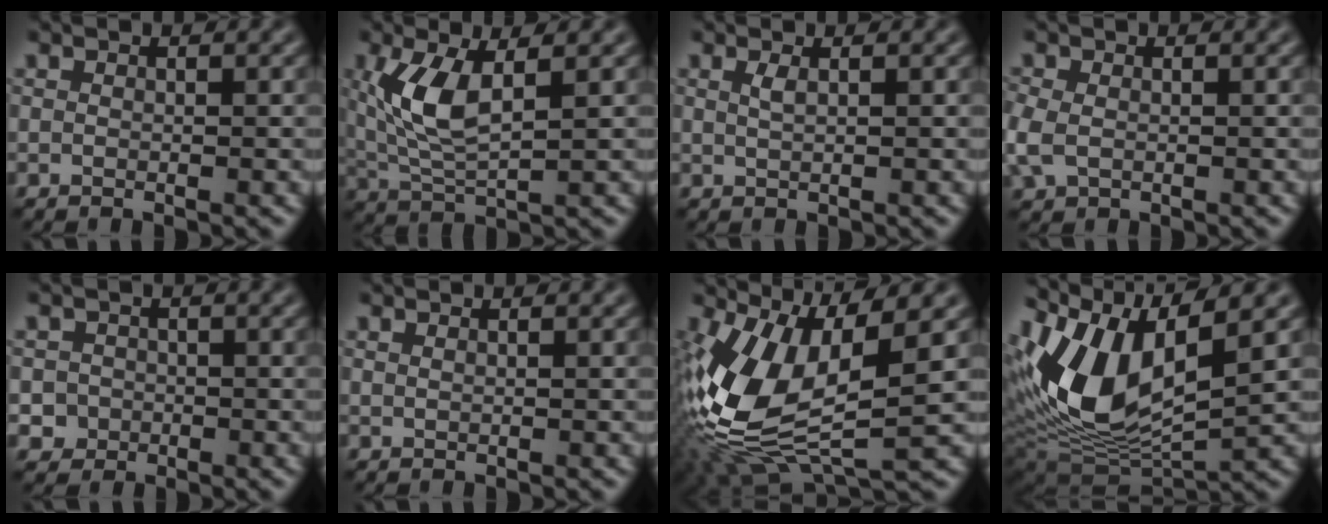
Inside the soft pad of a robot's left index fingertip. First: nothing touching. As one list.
[{"total": 5.5, "force": [1.1, 2.3, 4.9], "torque": [-0.114, -0.005, 0.027]}, {"total": 0.6, "force": [0.2, 0.1, 0.6], "torque": [-0.015, -0.002, 0.003]}, {"total": 2.9, "force": [-0.4, 2.1, 1.9], "torque": [-0.062, 0.001, -0.012]}, {"total": 2.0, "force": [-0.6, 1.9, 0.1], "torque": [0.015, 0.004, -0.009]}, {"total": 0.0}, {"total": 12.2, "force": [0.4, 5.7, 10.8], "torque": [-0.245, -0.018, 0.006]}, {"total": 11.1, "force": [3.0, 5.5, 9.1], "torque": [-0.192, -0.006, 0.054]}]